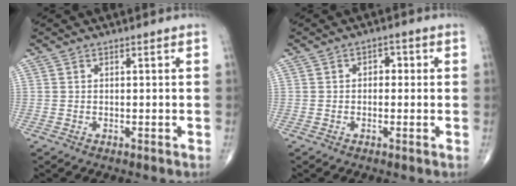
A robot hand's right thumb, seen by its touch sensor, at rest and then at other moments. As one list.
[{"total": 2.5, "force": [0.2, 1.8, 1.8], "torque": [-0.008, 0.009, -0.005]}]